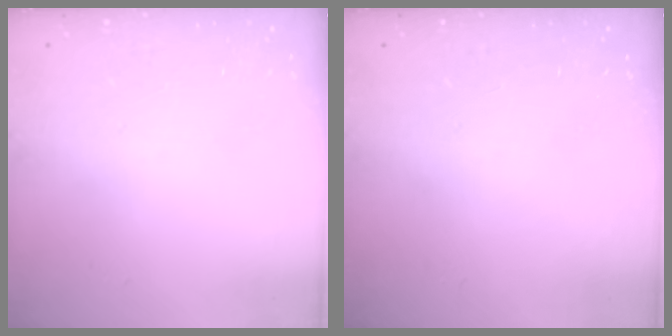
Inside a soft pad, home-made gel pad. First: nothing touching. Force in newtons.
{"total": 0.0}